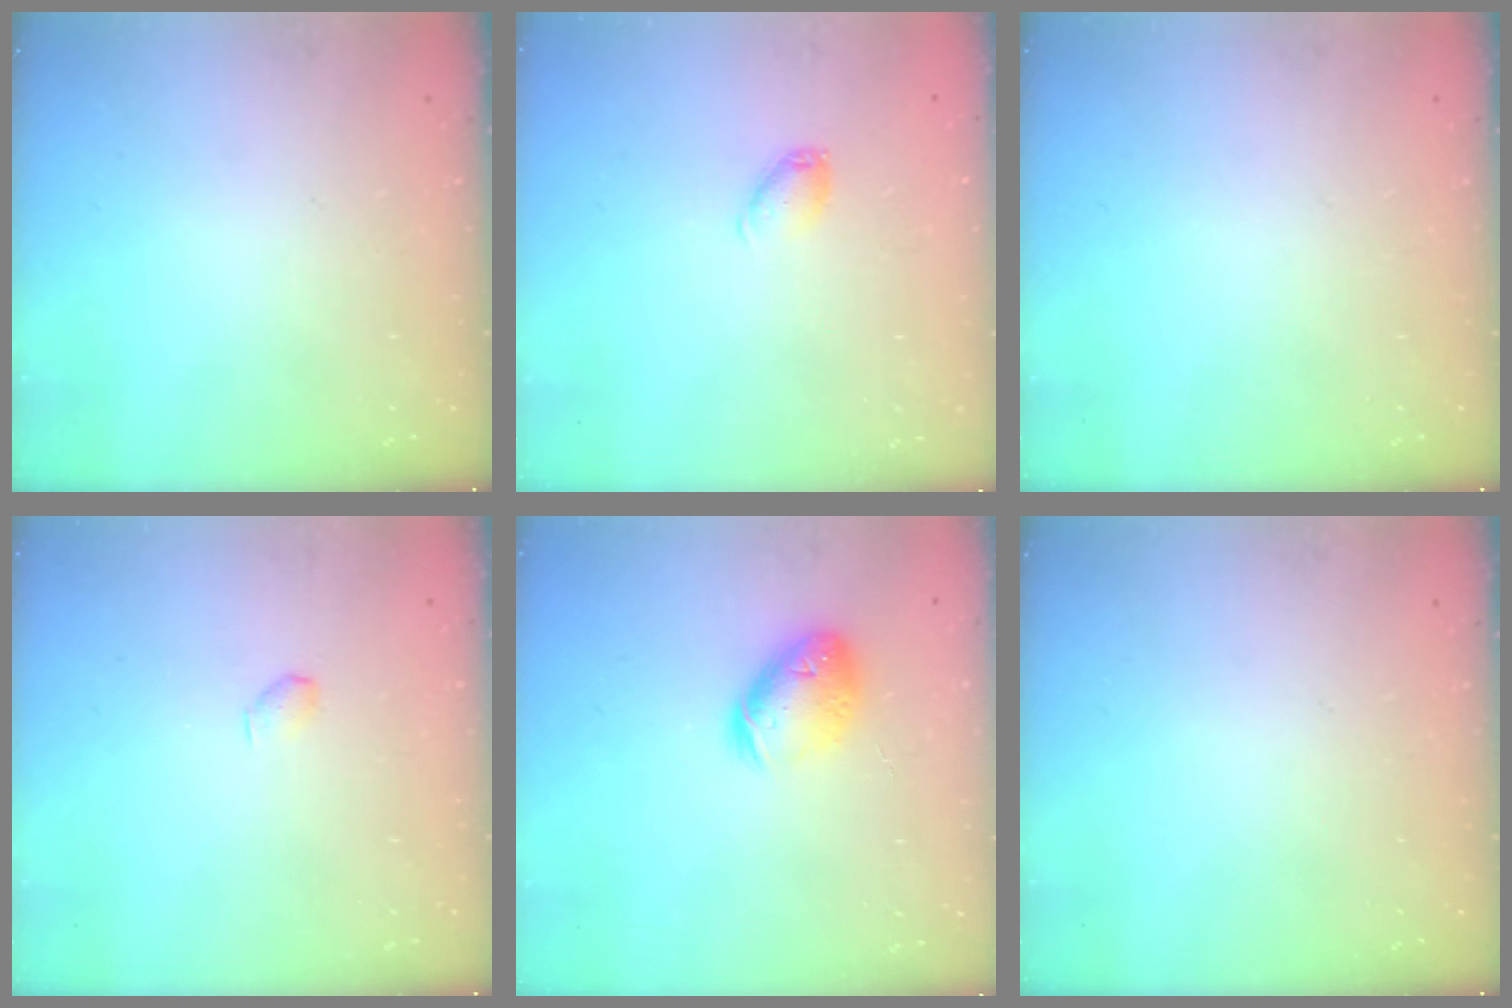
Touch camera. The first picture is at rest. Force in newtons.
{"total": 5.7, "press": 5.6, "slide": 0.8}
{"total": 0.0}
{"total": 3.1, "press": 3.0, "slide": 0.6}
{"total": 12.4, "press": 12.3, "slide": 1.6}
{"total": 0.0}